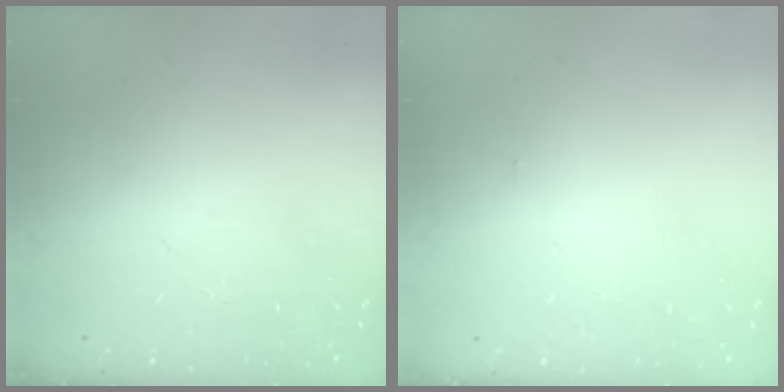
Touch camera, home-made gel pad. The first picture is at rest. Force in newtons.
{"total": 6.0, "press": 0.9, "slide": 5.9}